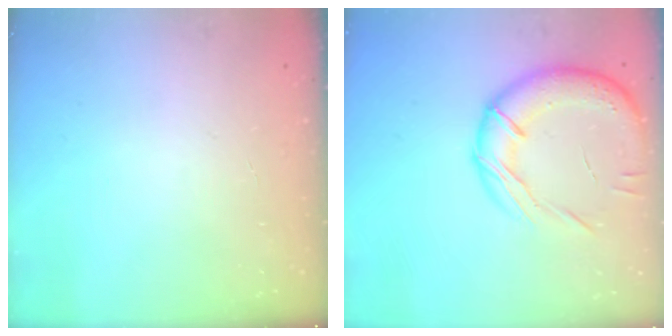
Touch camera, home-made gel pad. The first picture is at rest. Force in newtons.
{"total": 17.7, "press": 17.4, "slide": 3.2}